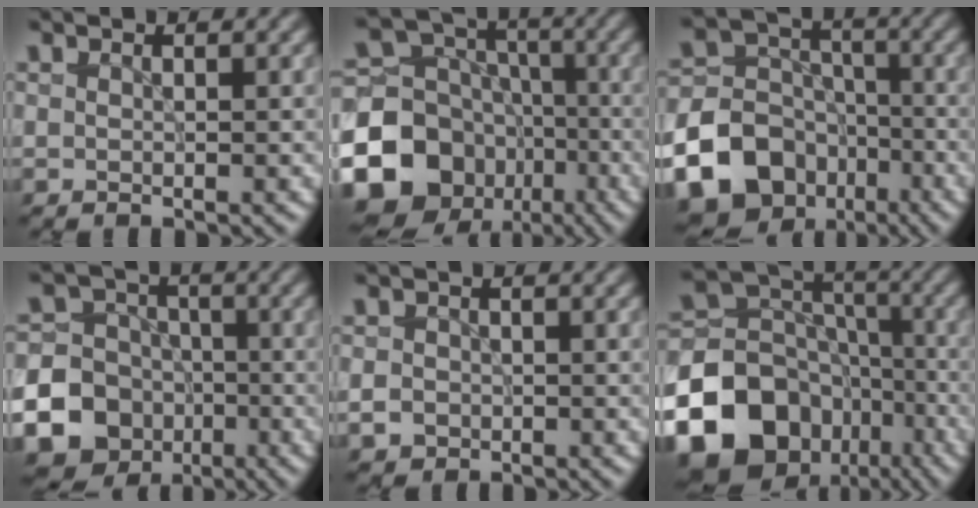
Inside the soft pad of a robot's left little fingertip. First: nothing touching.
{"total": 15.6, "force": [-6.1, 13.0, 6.0], "torque": [-0.160, -0.024, -0.121]}
{"total": 15.9, "force": [-8.1, 12.6, 5.3], "torque": [-0.121, -0.046, -0.152]}
{"total": 19.4, "force": [-6.8, 17.7, 4.1], "torque": [-0.130, -0.041, -0.139]}
{"total": 1.7, "force": [-0.5, 1.6, 0.5], "torque": [0.001, -0.003, -0.009]}
{"total": 16.5, "force": [-8.2, 12.4, 7.1], "torque": [-0.183, -0.013, -0.134]}